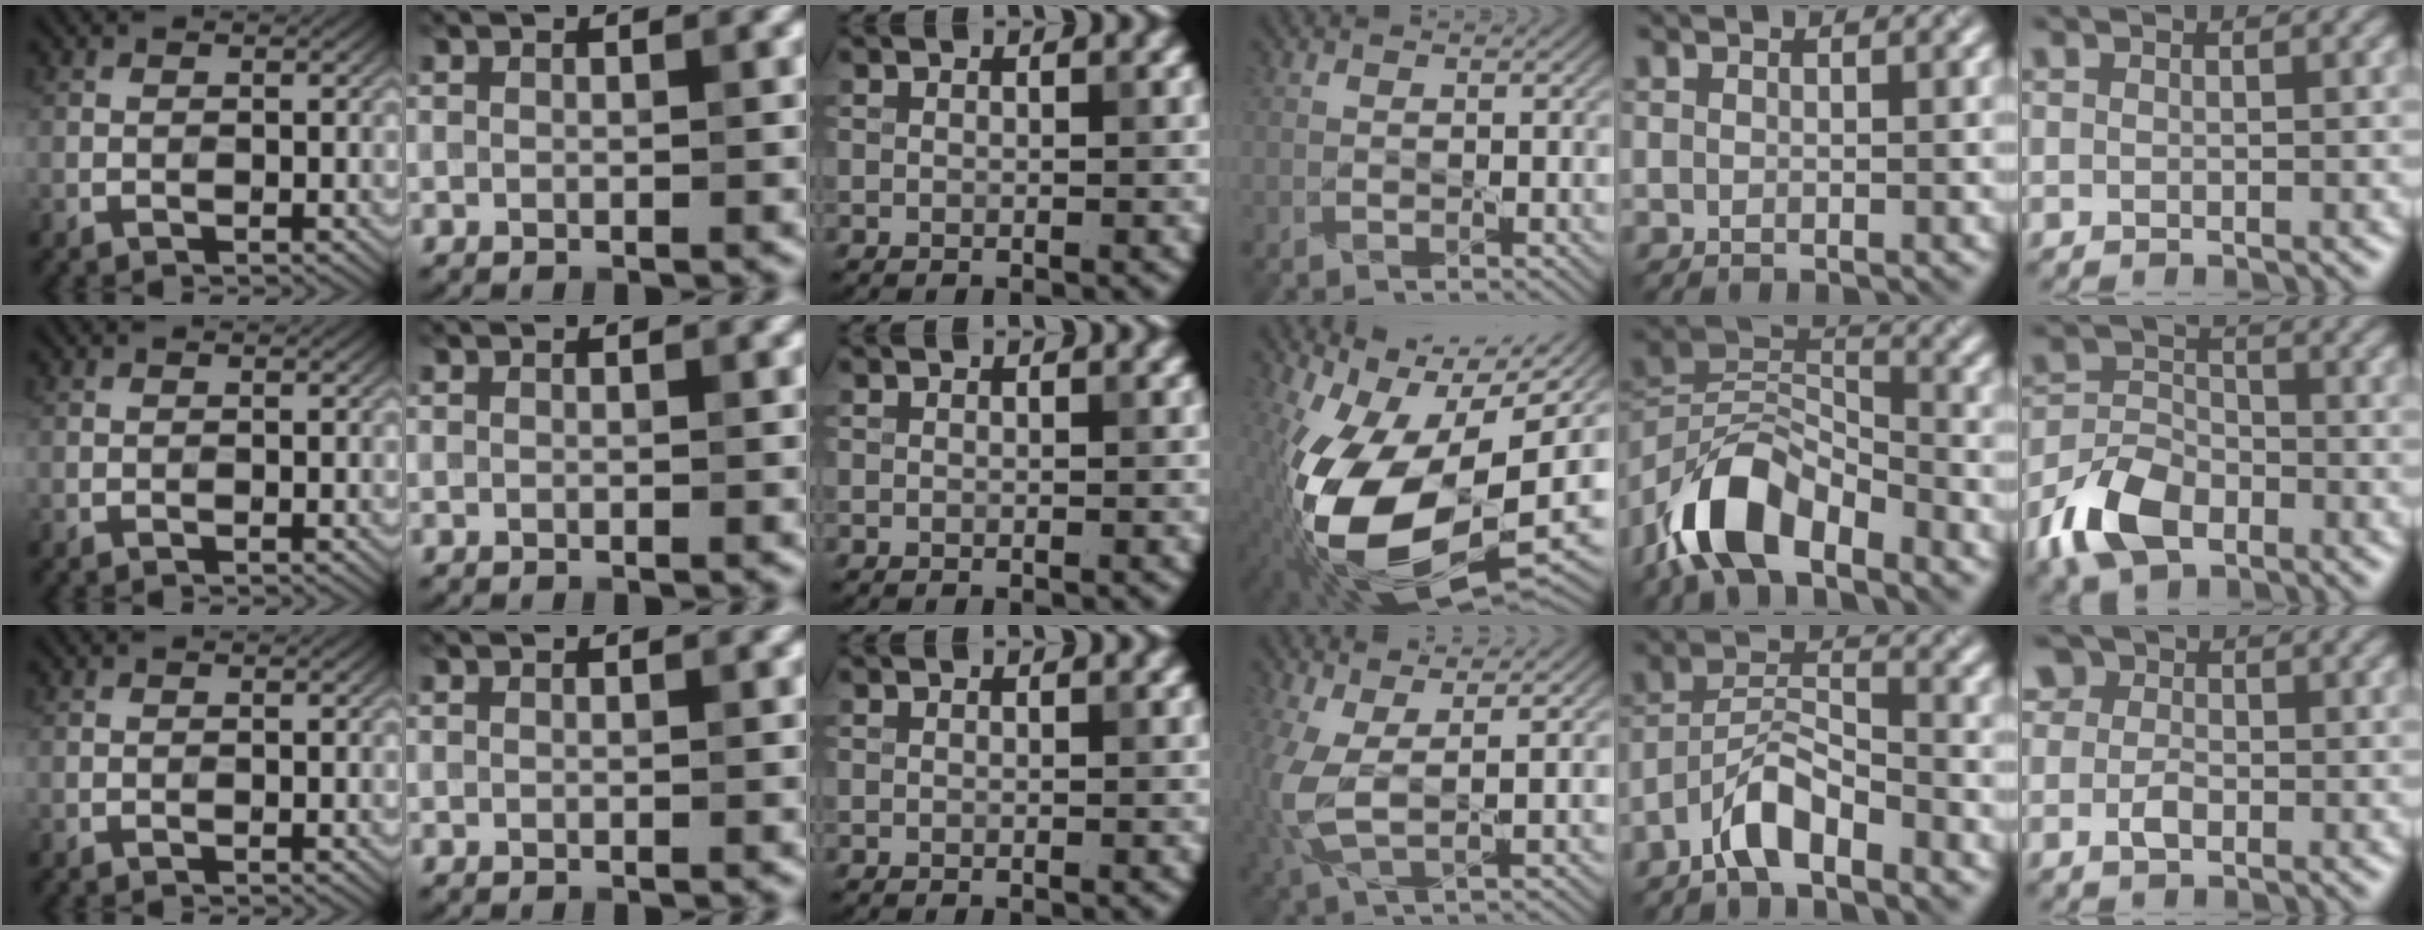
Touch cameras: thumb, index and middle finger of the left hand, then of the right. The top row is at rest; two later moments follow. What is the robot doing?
{"motion": "lift_and_place", "object": "knife"}